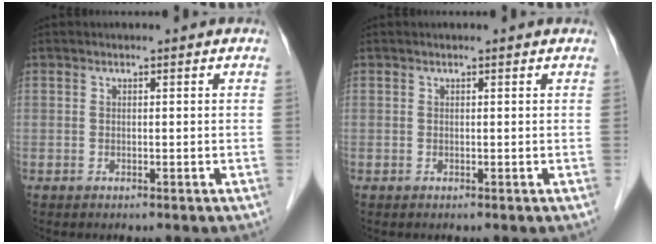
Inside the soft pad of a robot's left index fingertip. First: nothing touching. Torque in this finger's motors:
{"motor_torque": [0.07, -0.02, -0.06, -0.01]}